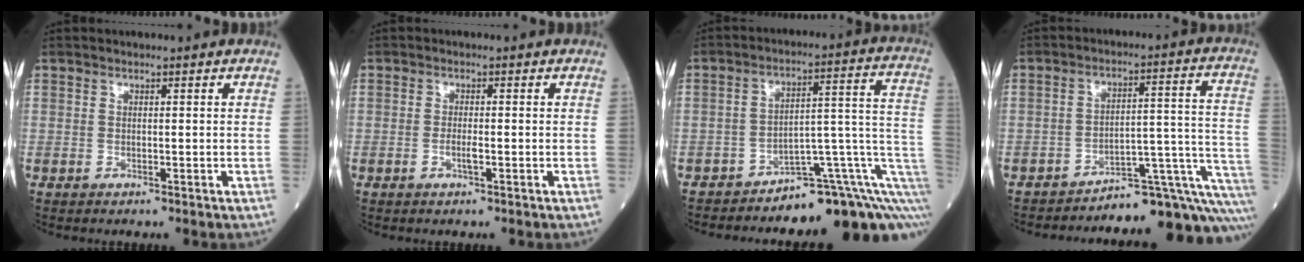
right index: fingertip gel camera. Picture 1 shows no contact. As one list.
[{"total": 1.4, "force": [-0.5, 0.1, 1.3], "torque": [-0.030, -0.001, -0.011]}, {"total": 12.2, "force": [-7.6, 3.0, 9.1], "torque": [-0.080, 0.079, -0.098]}, {"total": 15.8, "force": [-14.6, 1.5, 5.8], "torque": [-0.003, 0.058, -0.192]}]